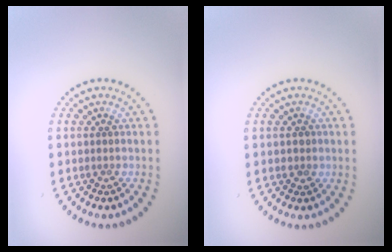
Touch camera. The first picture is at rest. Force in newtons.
{"total": 0.8, "press": 0.8, "slide": 0.1}